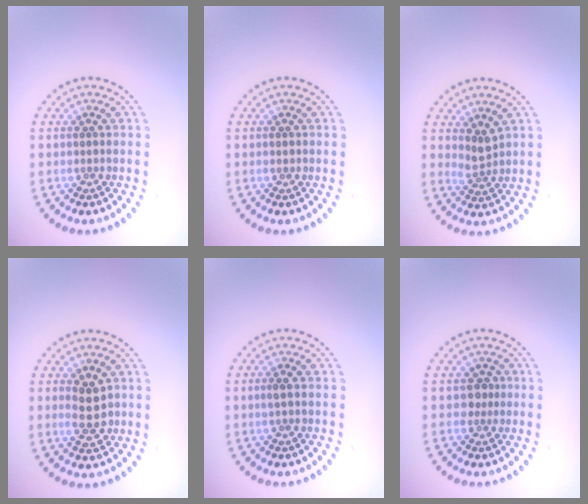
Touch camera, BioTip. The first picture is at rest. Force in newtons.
{"total": 0.5, "press": 0.5, "slide": 0.1}
{"total": 1.8, "press": 1.3, "slide": 1.3}
{"total": 2.8, "press": 2.8, "slide": 0.3}
{"total": 0.8, "press": 0.7, "slide": 0.4}
{"total": 1.2, "press": 0.9, "slide": 0.8}